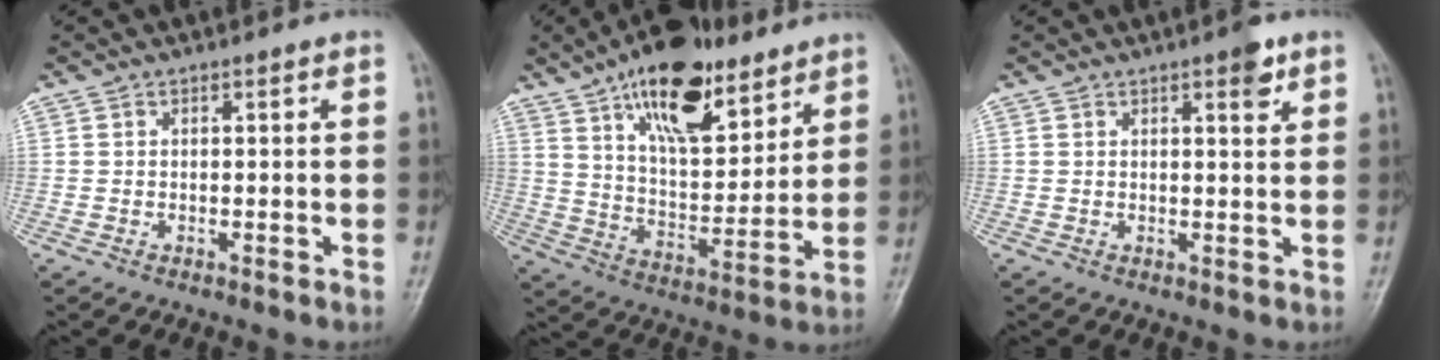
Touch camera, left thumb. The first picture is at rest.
{"total": 19.9, "force": [12.1, 8.8, 13.1], "torque": [-0.170, -0.056, 0.204]}
{"total": 3.0, "force": [1.8, 0.9, 2.3], "torque": [-0.022, -0.006, 0.020]}